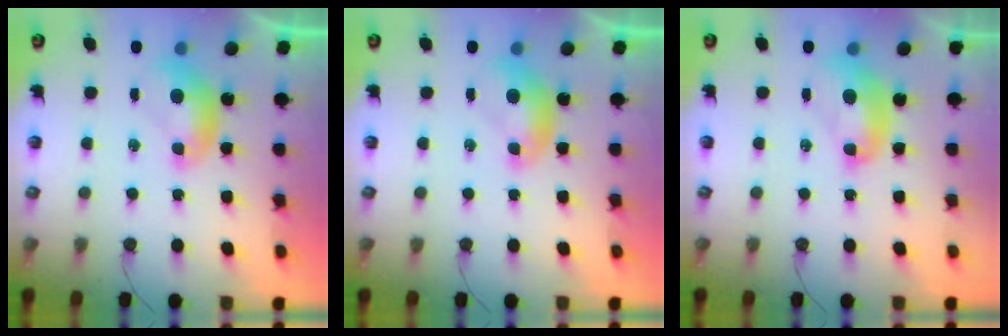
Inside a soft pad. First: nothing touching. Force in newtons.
{"total": 0.0}
{"total": 3.5, "press": 3.5, "slide": 0.2}